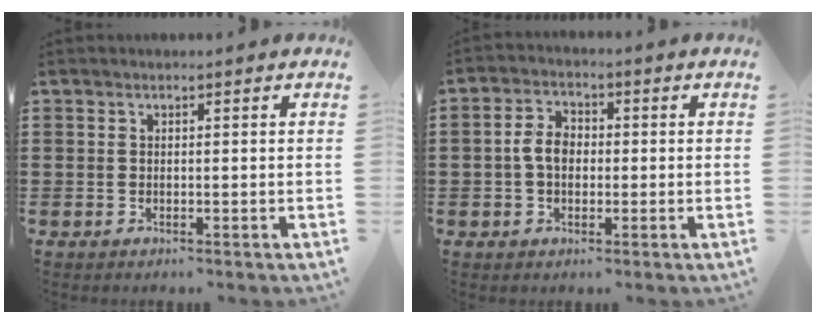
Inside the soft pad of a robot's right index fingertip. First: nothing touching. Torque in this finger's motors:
{"motor_torque": [0.51, 0.44, 0.52, 0.14]}